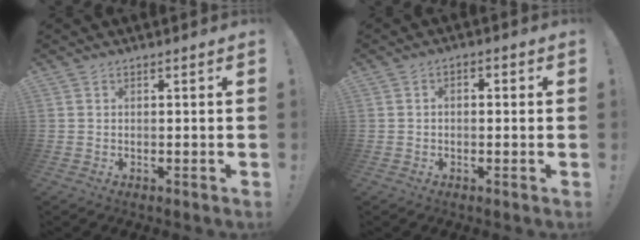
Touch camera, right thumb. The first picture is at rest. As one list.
[{"total": 1.8, "force": [-1.1, 1.1, 0.9], "torque": [-0.006, 0.005, -0.021]}]